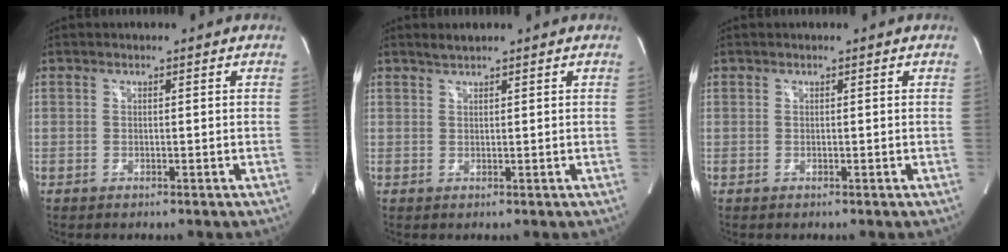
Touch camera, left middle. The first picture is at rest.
{"total": 1.3, "force": [1.2, 0.0, 0.5], "torque": [-0.013, 0.005, 0.028]}
{"total": 0.0}